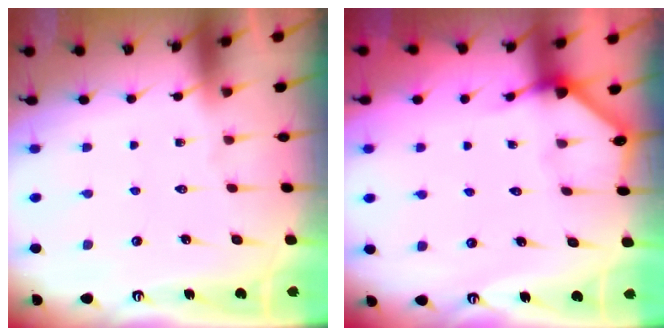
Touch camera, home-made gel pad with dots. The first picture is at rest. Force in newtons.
{"total": 2.7, "press": 2.7, "slide": 0.1}